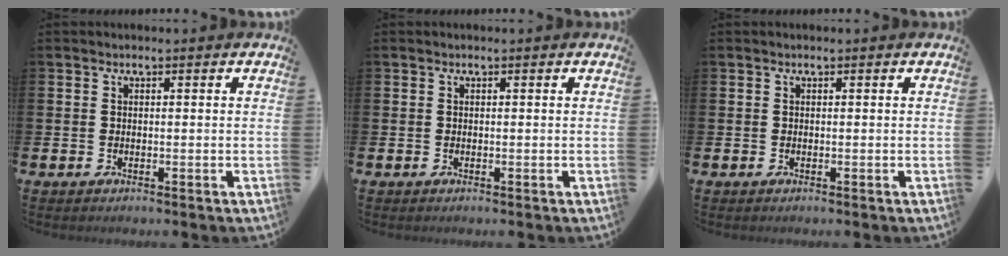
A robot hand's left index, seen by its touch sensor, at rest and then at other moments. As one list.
[{"total": 0.0}, {"total": 0.0}]